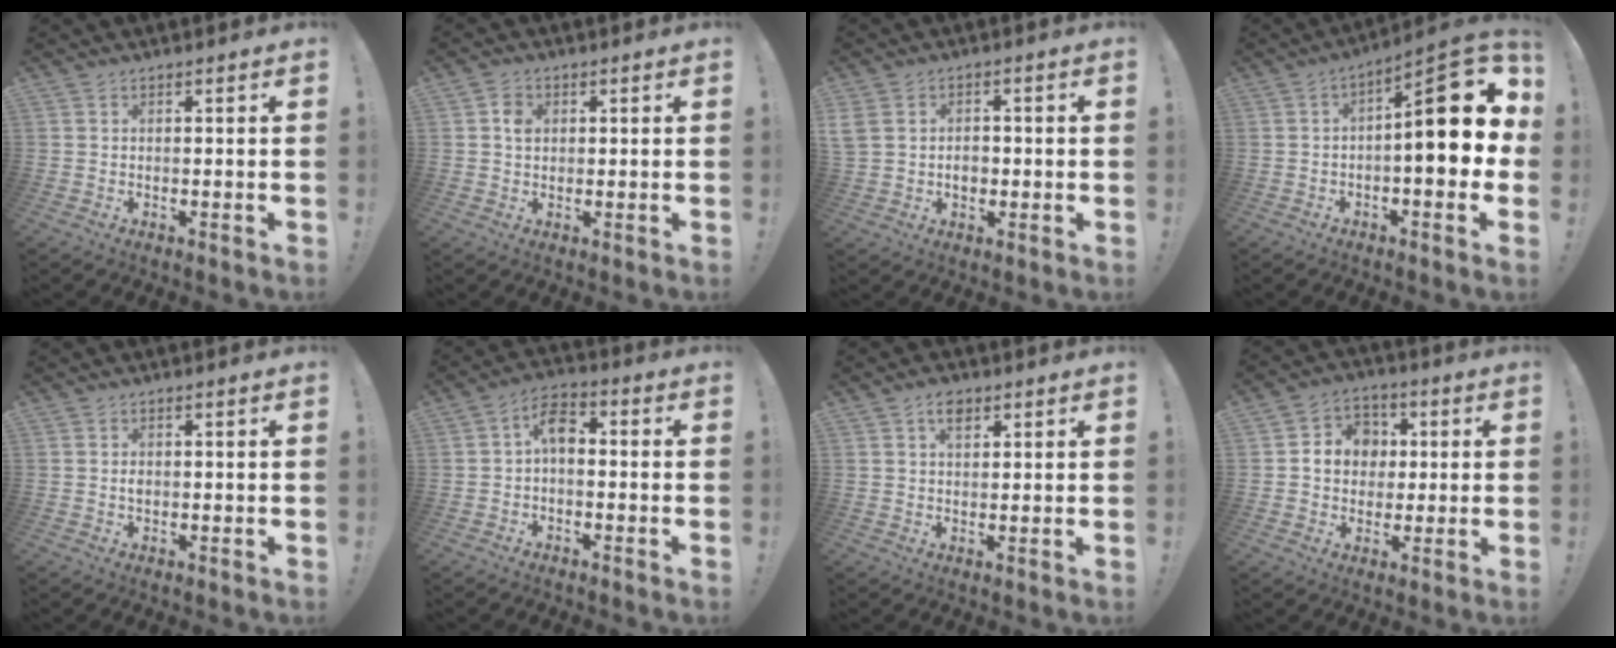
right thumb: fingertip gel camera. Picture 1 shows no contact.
{"total": 3.4, "force": [0.5, 2.8, 1.9], "torque": [-0.023, 0.001, 0.007]}
{"total": 5.6, "force": [-0.3, 4.9, 2.8], "torque": [-0.052, 0.007, -0.004]}
{"total": 18.3, "force": [1.9, 6.3, 17.1], "torque": [-0.220, -0.007, 0.027]}
{"total": 0.9, "force": [-0.3, 0.6, 0.6], "torque": [-0.005, -0.002, -0.008]}
{"total": 6.3, "force": [-0.2, 3.5, 5.2], "torque": [-0.096, 0.007, -0.005]}
{"total": 4.4, "force": [2.3, 2.6, 2.7], "torque": [-0.039, -0.002, 0.038]}
{"total": 9.5, "force": [1.0, 8.7, 3.8], "torque": [-0.055, 0.007, 0.026]}